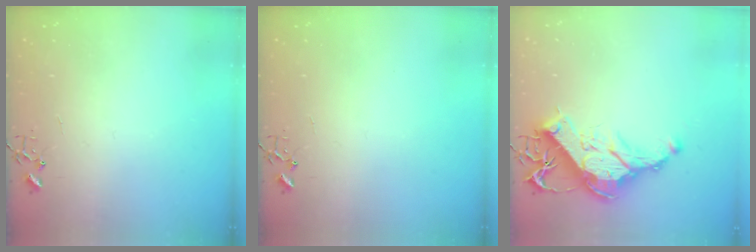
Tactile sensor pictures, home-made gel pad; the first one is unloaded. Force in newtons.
{"total": 0.0}
{"total": 15.9, "press": 15.8, "slide": 2.4}